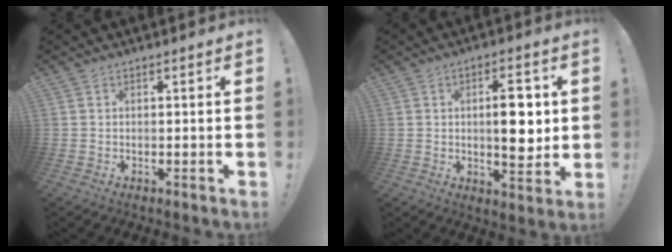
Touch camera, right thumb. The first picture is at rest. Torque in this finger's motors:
{"motor_torque": [1.25, 2.34, 0.88, 1.06, 0.58]}